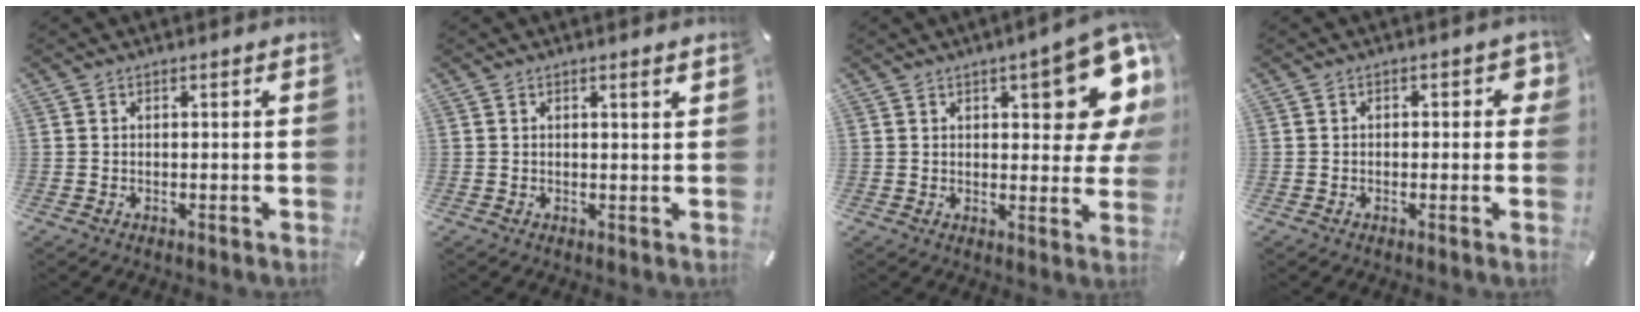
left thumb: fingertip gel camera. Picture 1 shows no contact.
{"total": 1.5, "force": [0.8, 0.2, 1.3], "torque": [-0.026, 0.002, 0.013]}
{"total": 15.8, "force": [7.0, 6.0, 12.9], "torque": [-0.153, -0.041, 0.112]}
{"total": 2.8, "force": [-0.1, 1.7, 2.2], "torque": [-0.026, 0.004, -0.007]}